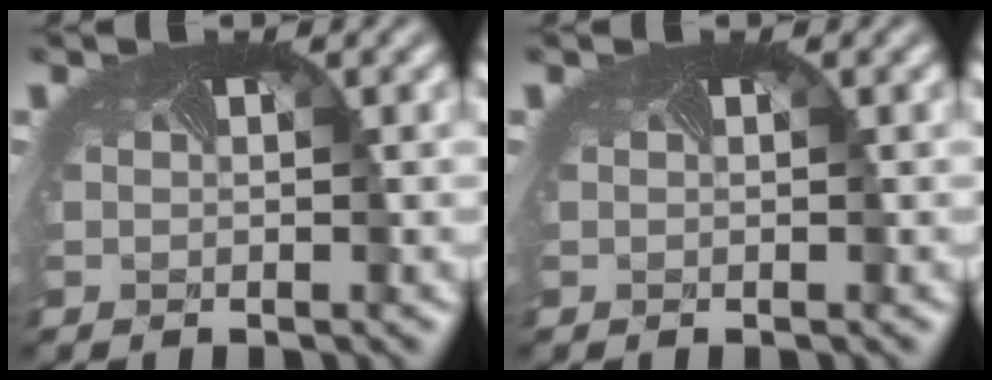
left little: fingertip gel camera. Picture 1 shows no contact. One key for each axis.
{"total": 0.0}